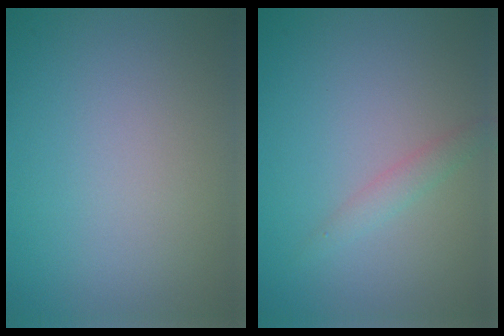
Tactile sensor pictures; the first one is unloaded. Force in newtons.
{"total": 1.4, "press": 1.4, "slide": 0.1}